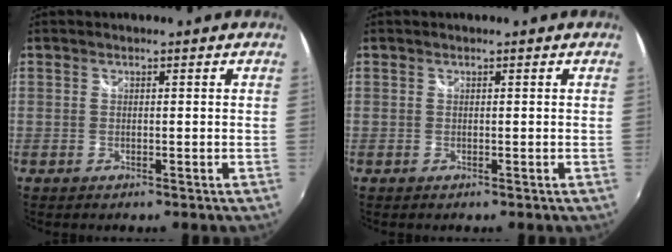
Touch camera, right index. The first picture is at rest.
{"total": 0.0}